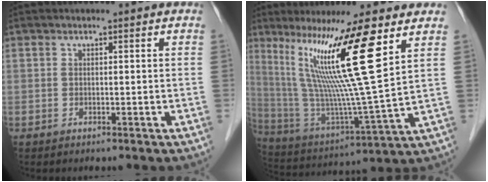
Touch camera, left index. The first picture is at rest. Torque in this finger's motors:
{"motor_torque": [2.14, 0.00, 1.05, 0.21]}